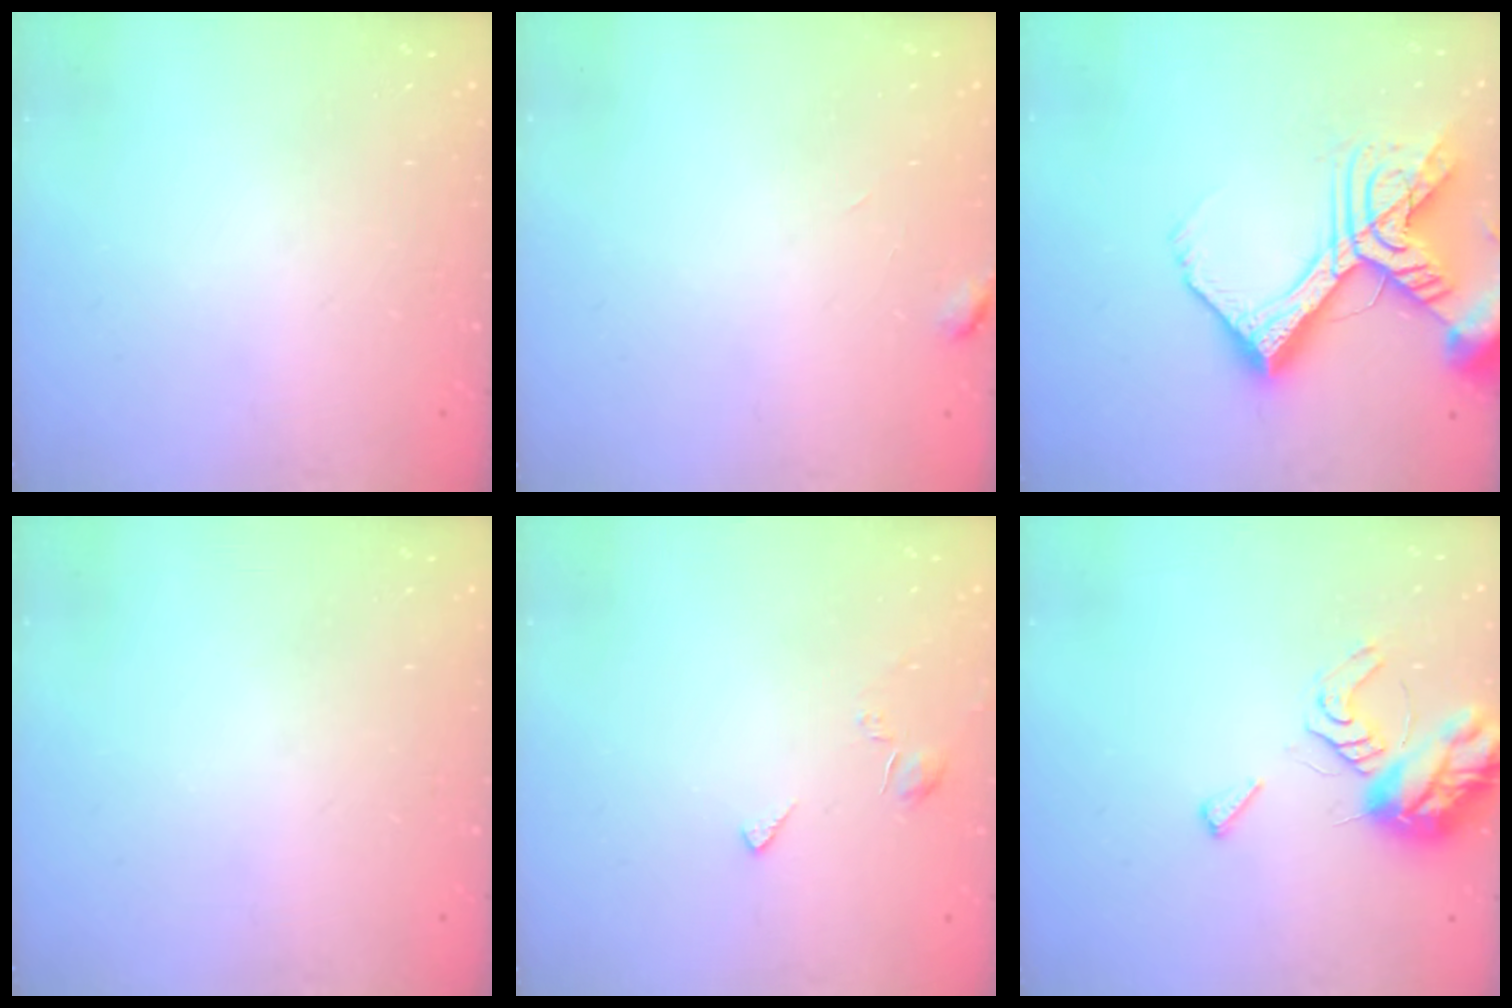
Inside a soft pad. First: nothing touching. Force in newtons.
{"total": 3.7, "press": 3.7, "slide": 0.3}
{"total": 20.7, "press": 20.5, "slide": 2.6}
{"total": 0.0}
{"total": 3.0, "press": 3.0, "slide": 0.2}
{"total": 9.2, "press": 9.1, "slide": 1.1}